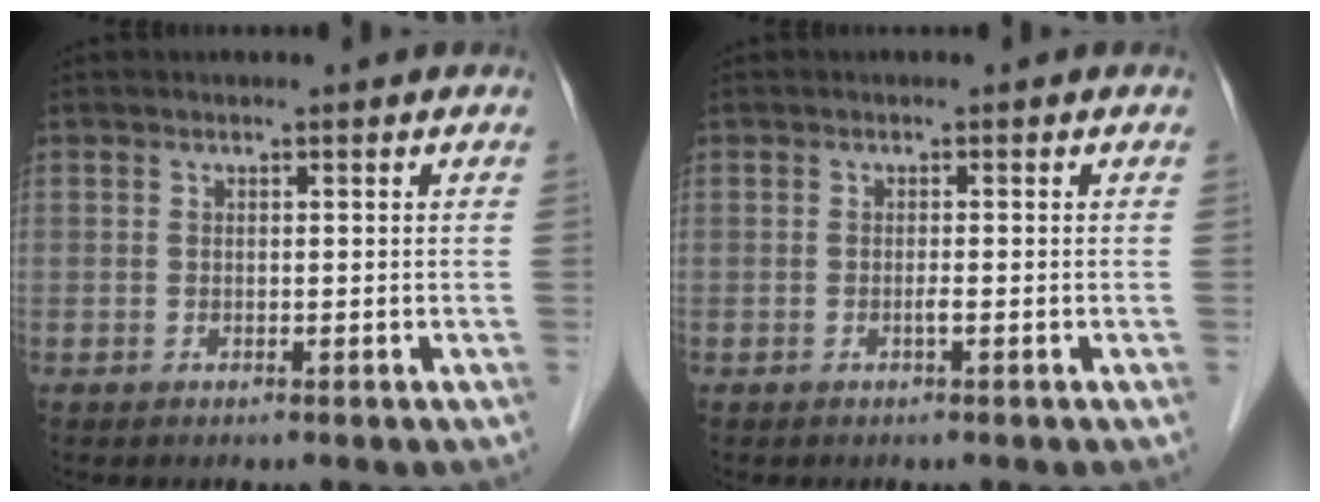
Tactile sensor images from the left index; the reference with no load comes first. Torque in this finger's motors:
{"motor_torque": [0.17, 0.16, 0.02, 0.00]}